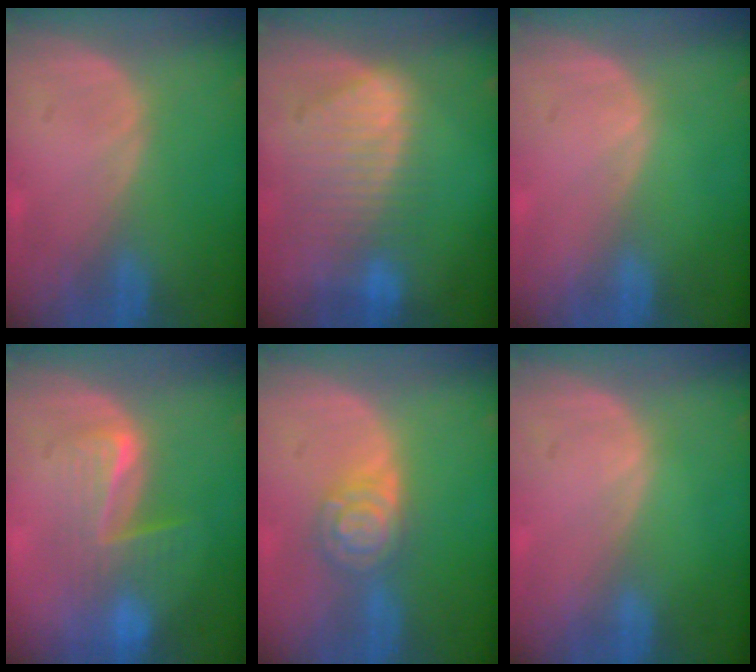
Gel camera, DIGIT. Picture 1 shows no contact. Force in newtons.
{"total": 9.4, "press": 8.2, "slide": 4.7}
{"total": 0.0}
{"total": 6.5, "press": 6.4, "slide": 1.3}
{"total": 5.5, "press": 5.5, "slide": 0.2}
{"total": 0.0}